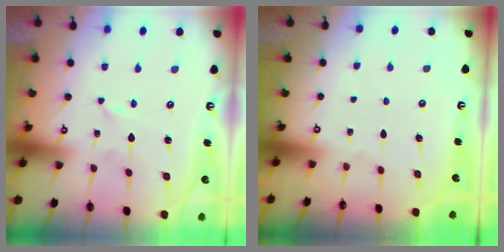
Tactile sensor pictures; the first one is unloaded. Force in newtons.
{"total": 0.0}